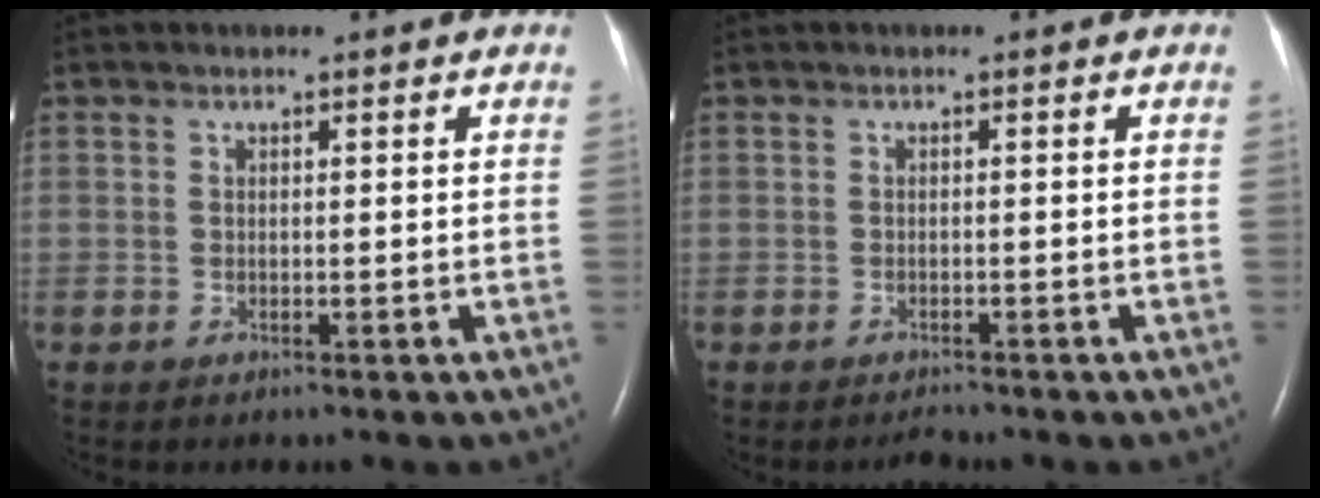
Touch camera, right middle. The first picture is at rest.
{"total": 1.0, "force": [-1.0, 0.0, 0.0], "torque": [-0.006, -0.005, -0.012]}